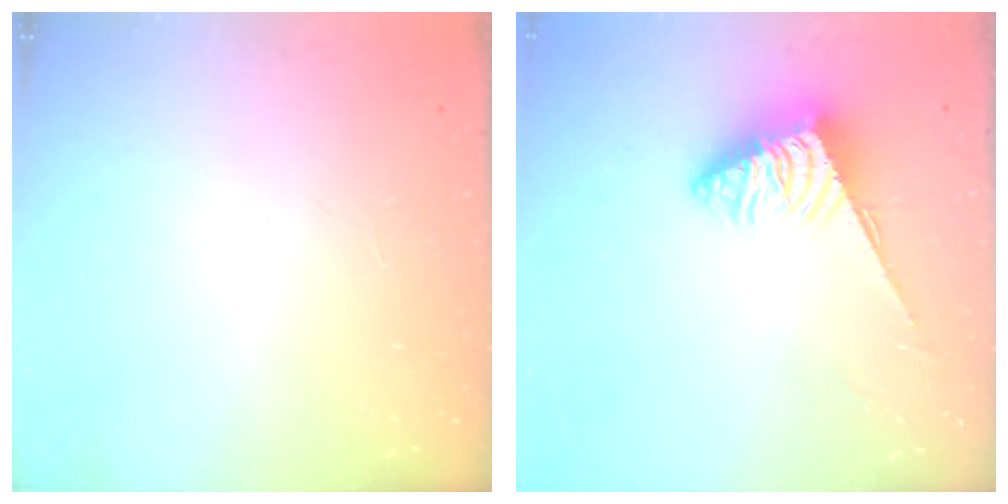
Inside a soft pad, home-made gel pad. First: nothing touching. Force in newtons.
{"total": 4.0, "press": 3.9, "slide": 0.5}